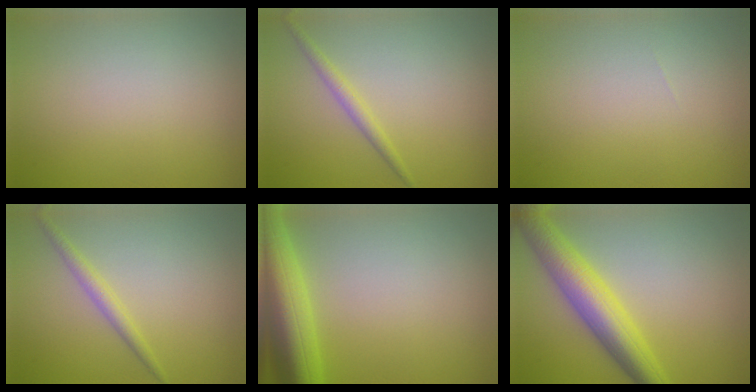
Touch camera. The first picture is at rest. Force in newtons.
{"total": 1.5, "press": 1.5, "slide": 0.0}
{"total": 0.0}
{"total": 1.7, "press": 1.7, "slide": 0.1}
{"total": 8.2, "press": 8.1, "slide": 0.4}
{"total": 6.5, "press": 6.5, "slide": 0.2}